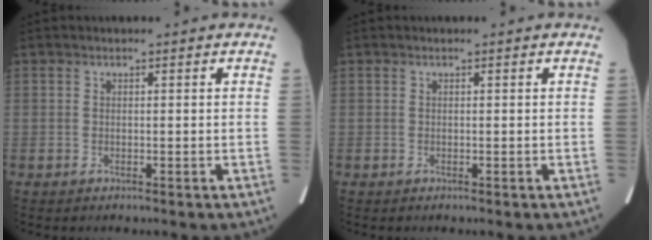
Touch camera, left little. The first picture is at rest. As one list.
[{"total": 0.0}]